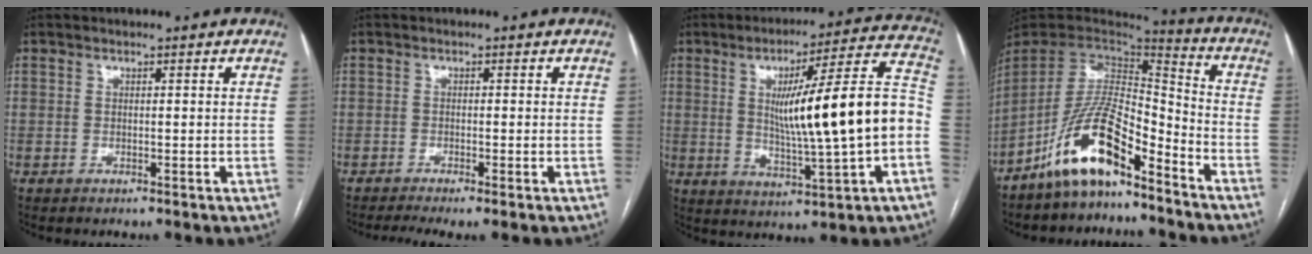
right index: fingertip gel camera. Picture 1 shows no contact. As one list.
[{"total": 4.0, "force": [-2.7, 0.4, 2.9], "torque": [-0.053, -0.008, -0.045]}, {"total": 18.9, "force": [-0.7, 0.7, 18.9], "torque": [-0.283, 0.019, -0.009]}, {"total": 14.0, "force": [-9.5, 3.6, 9.7], "torque": [-0.195, 0.012, -0.176]}]